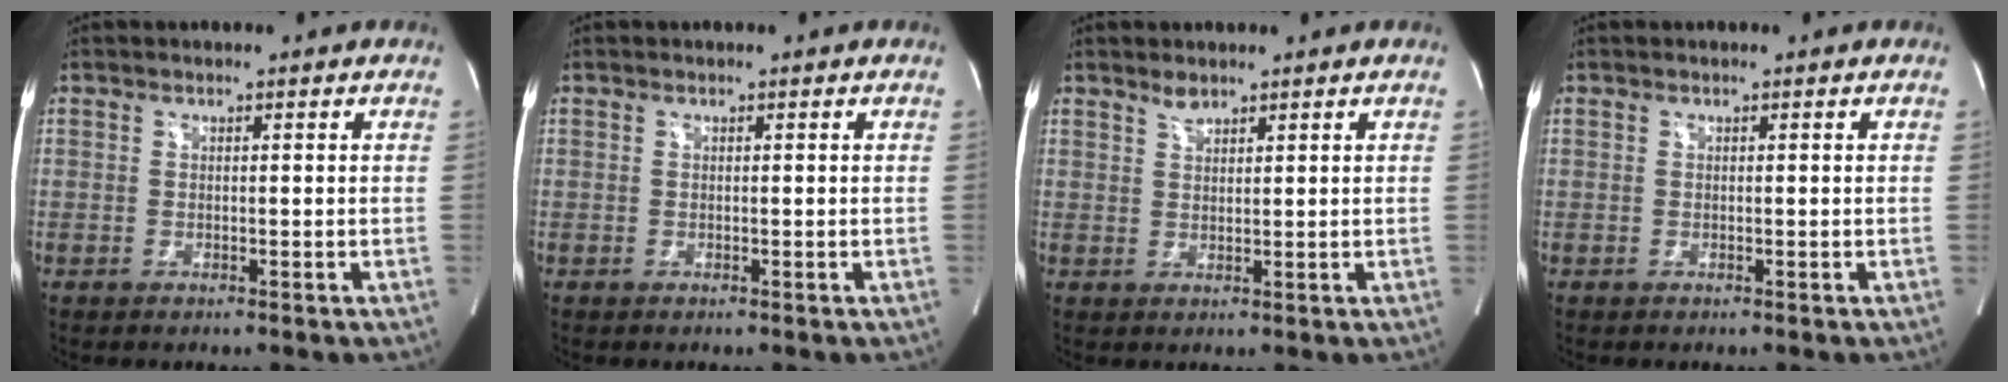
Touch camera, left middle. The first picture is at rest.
{"total": 0.0}
{"total": 1.6, "force": [1.4, 0.5, 0.5], "torque": [-0.010, 0.000, 0.028]}
{"total": 0.0}